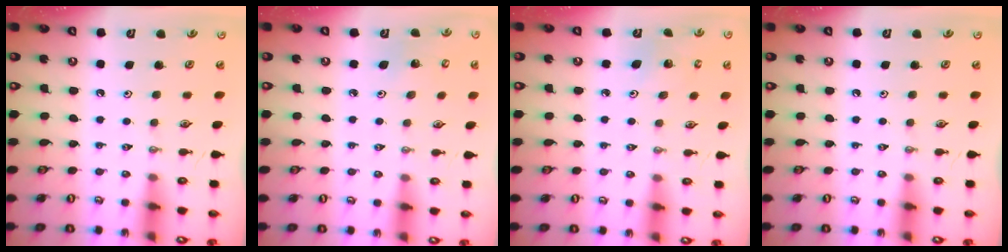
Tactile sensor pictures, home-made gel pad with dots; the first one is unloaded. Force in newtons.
{"total": 2.9, "press": 2.8, "slide": 1.0}
{"total": 3.5, "press": 3.5, "slide": 0.2}
{"total": 0.0}